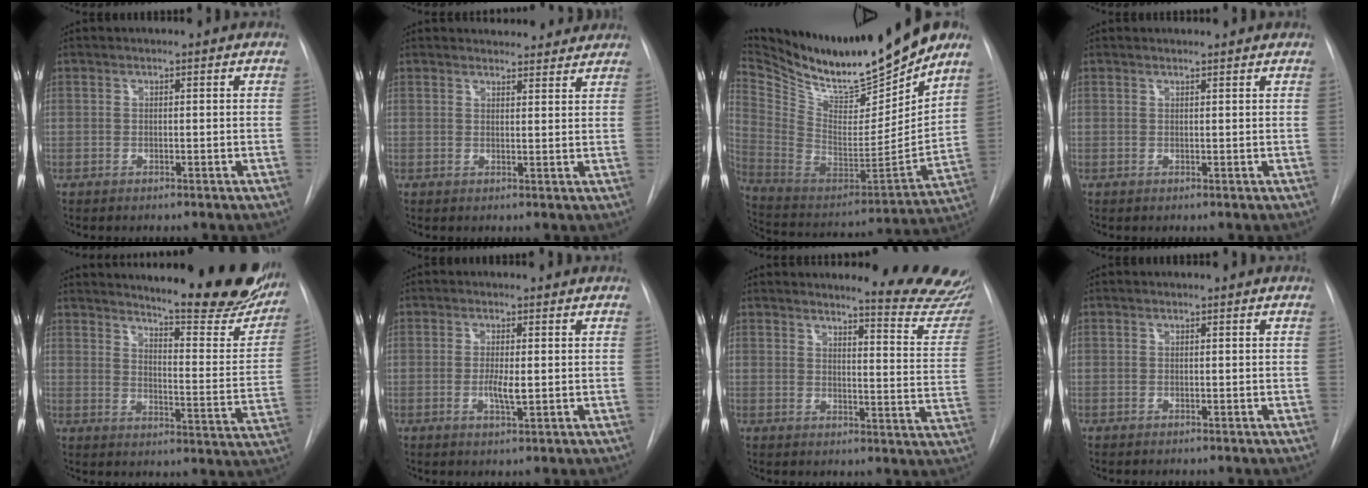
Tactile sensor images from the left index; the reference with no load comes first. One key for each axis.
{"total": 8.0, "fx": 7.6, "fy": 2.1, "fz": 1.5, "tx": -0.005, "ty": 0.005, "tz": 0.079}
{"total": 22.6, "fx": 19.7, "fy": 4.5, "fz": 10.2, "tx": -0.191, "ty": -0.047, "tz": 0.327}
{"total": 1.7, "fx": 1.7, "fy": 0.1, "fz": 0.2, "tx": -0.009, "ty": 0.005, "tz": 0.019}
{"total": 22.8, "fx": 19.5, "fy": 3.2, "fz": 11.2, "tx": -0.155, "ty": -0.086, "tz": 0.235}
{"total": 2.8, "fx": -0.5, "fy": 0.5, "fz": 2.7, "tx": -0.052, "ty": -0.008, "tz": -0.008}
{"total": 13.6, "fx": 13.1, "fy": 0.7, "fz": 3.5, "tx": -0.025, "ty": -0.110, "tz": 0.127}
{"total": 0.0}